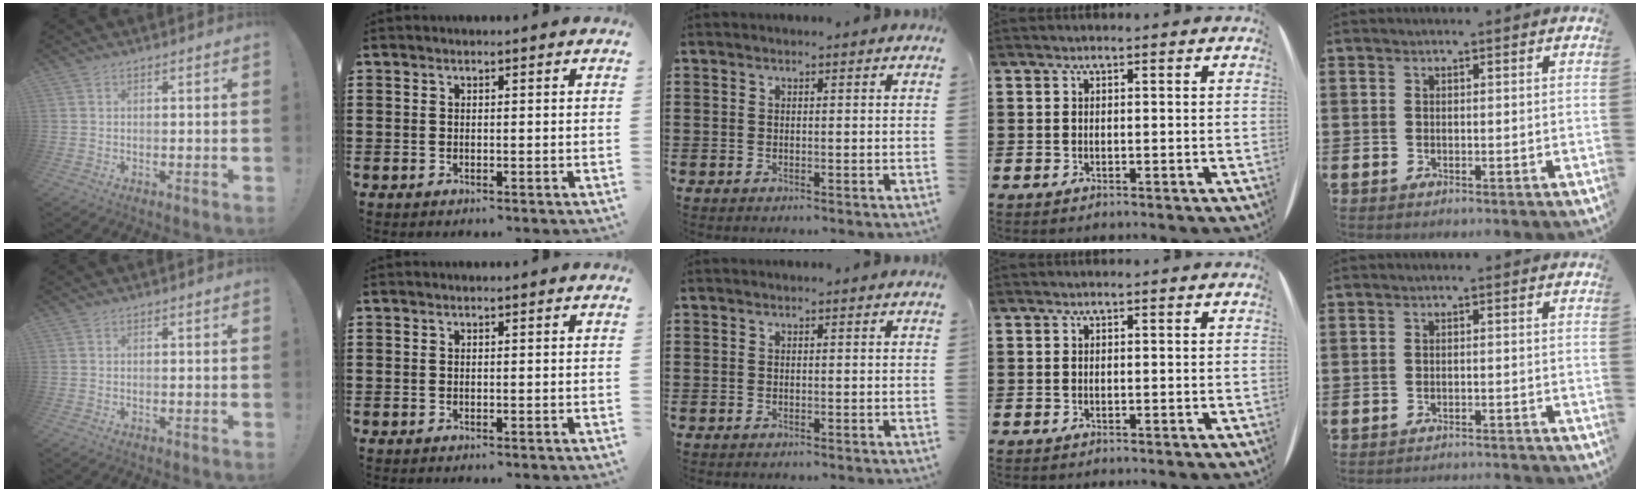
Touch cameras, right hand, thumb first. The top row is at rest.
{"little": {"total": 1.2, "force": [-1.2, -0.2, -0.1], "torque": [-0.001, 0.004, -0.026]}}